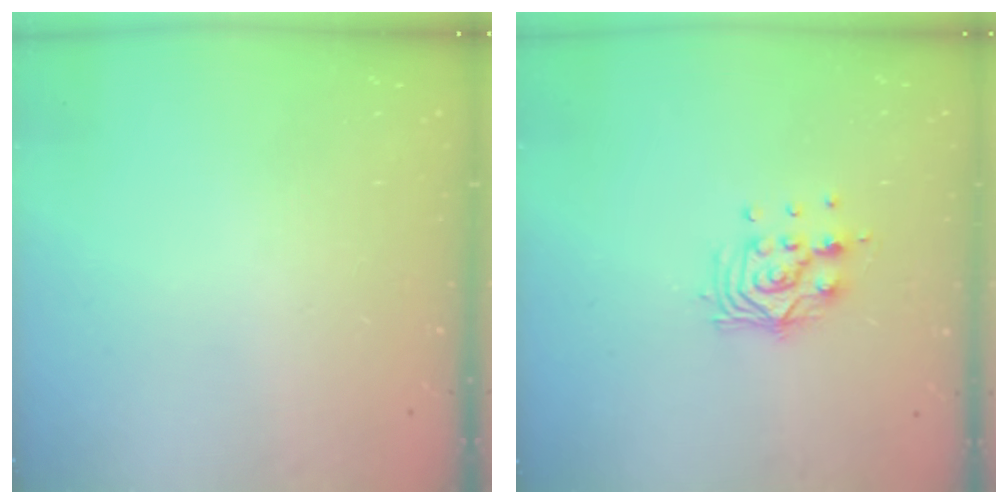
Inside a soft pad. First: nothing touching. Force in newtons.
{"total": 10.7, "press": 10.7, "slide": 0.7}